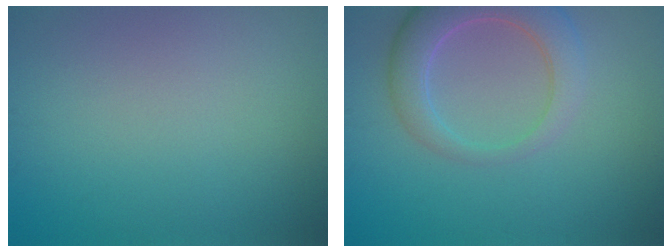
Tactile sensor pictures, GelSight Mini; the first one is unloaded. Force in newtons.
{"total": 5.4, "press": 5.3, "slide": 0.7}